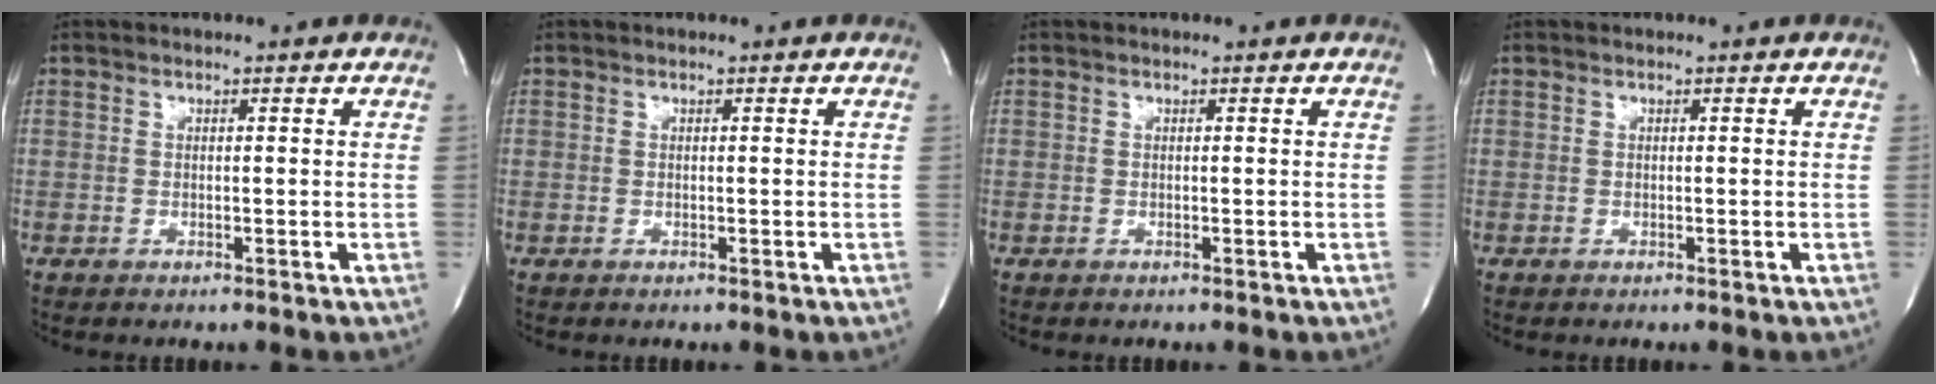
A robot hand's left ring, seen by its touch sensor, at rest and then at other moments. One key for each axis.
{"total": 0.0}
{"total": 0.0}
{"total": 0.0}